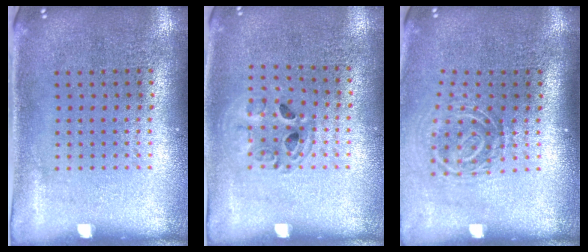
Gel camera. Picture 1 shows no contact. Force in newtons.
{"total": 1.0, "press": 1.0, "slide": 0.2}
{"total": 1.8, "press": 1.2, "slide": 1.4}